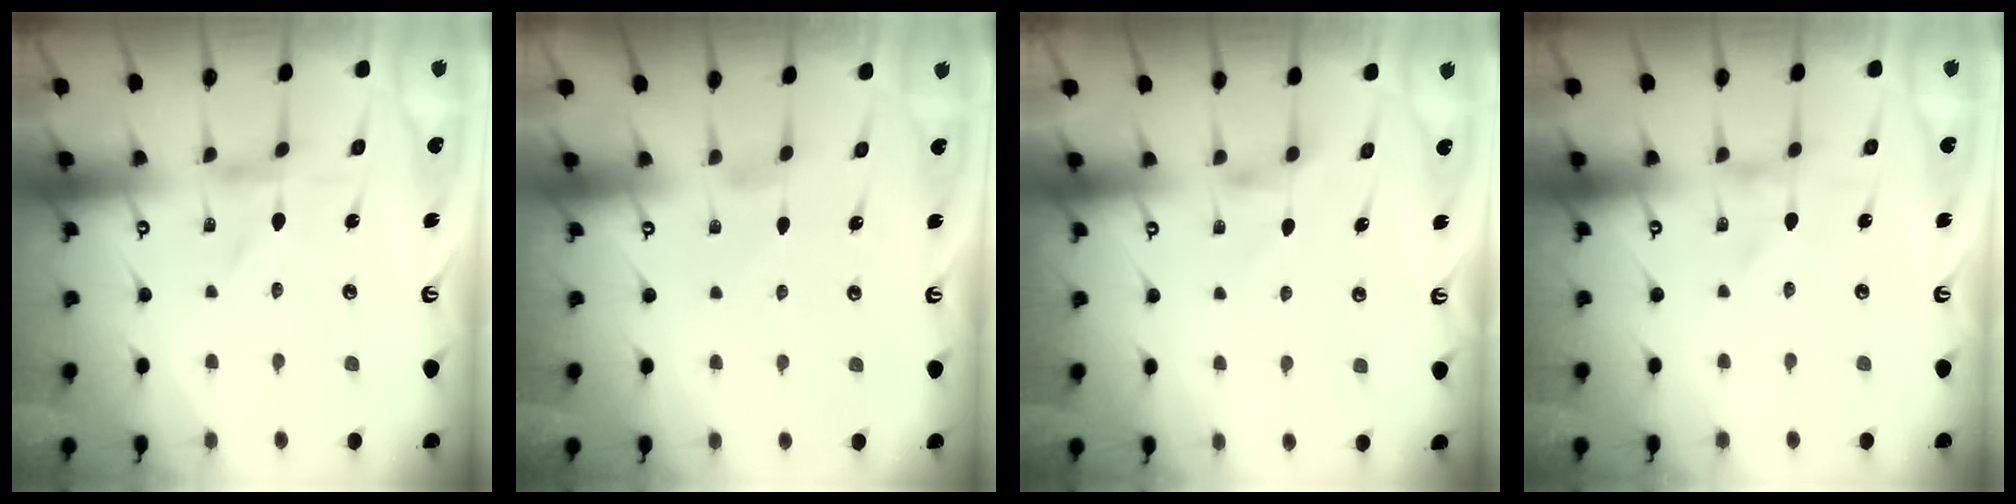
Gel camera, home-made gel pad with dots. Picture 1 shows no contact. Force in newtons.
{"total": 0.7, "press": 0.6, "slide": 0.3}
{"total": 3.3, "press": 3.3, "slide": 0.5}
{"total": 0.0}